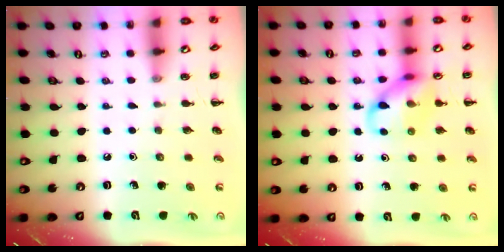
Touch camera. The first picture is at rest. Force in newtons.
{"total": 11.7, "press": 11.7, "slide": 0.8}